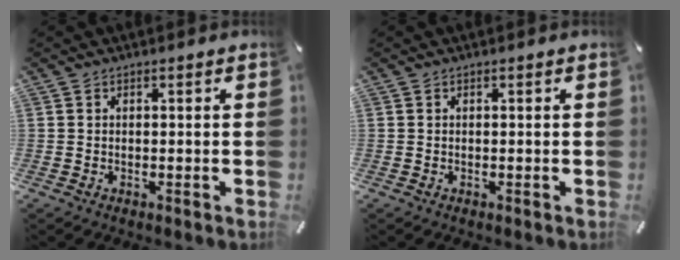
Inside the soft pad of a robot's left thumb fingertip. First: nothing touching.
{"total": 0.0}